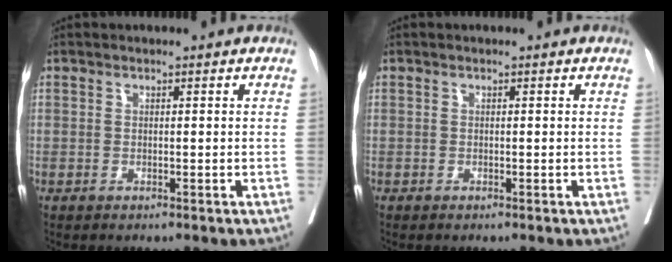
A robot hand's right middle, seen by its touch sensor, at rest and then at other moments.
{"total": 0.0}